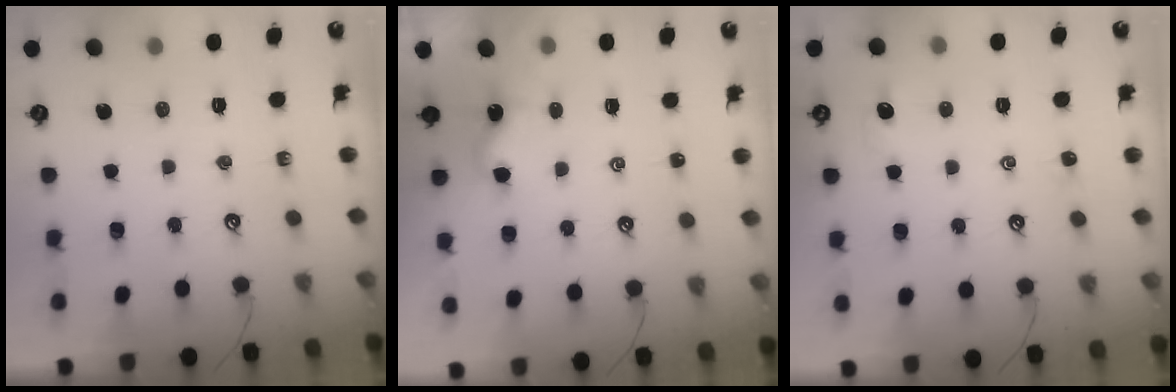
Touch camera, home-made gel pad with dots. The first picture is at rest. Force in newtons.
{"total": 1.8, "press": 1.8, "slide": 0.5}
{"total": 0.0}